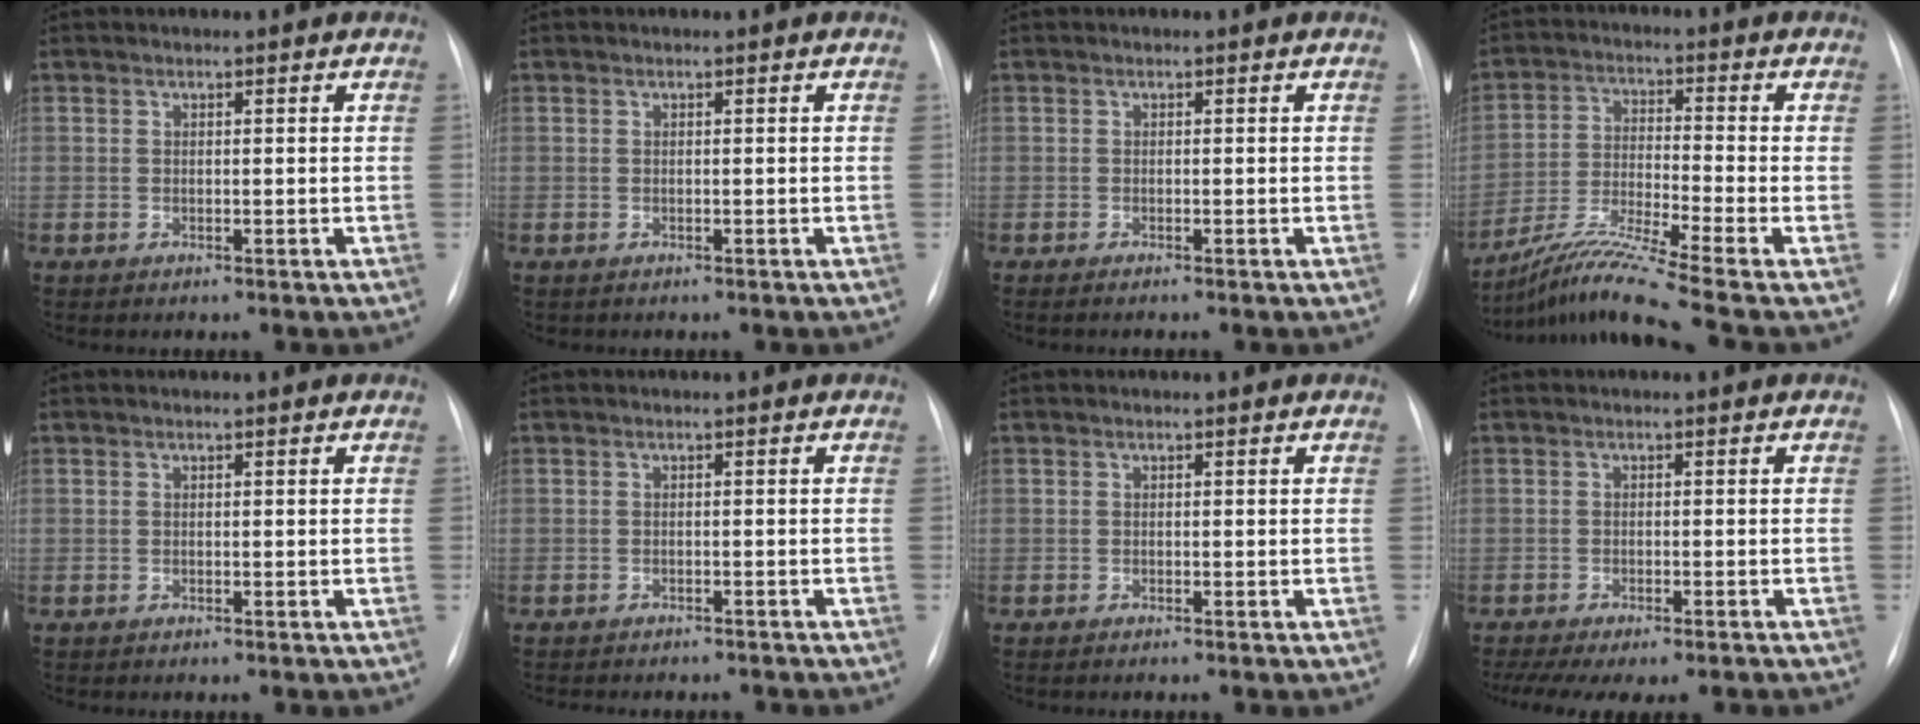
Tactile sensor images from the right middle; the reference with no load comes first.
{"total": 0.0}
{"total": 1.4, "force": [-1.1, 0.0, 0.8], "torque": [-0.013, -0.003, -0.012]}
{"total": 11.8, "force": [-9.4, -2.5, 6.7], "torque": [-0.134, -0.021, -0.171]}
{"total": 0.0}
{"total": 7.4, "force": [-6.6, 2.1, 2.5], "torque": [-0.028, 0.001, -0.077]}
{"total": 0.6, "force": [-0.5, 0.0, 0.3], "torque": [-0.009, -0.002, -0.007]}
{"total": 13.1, "force": [-10.8, 3.0, 6.7], "torque": [-0.125, -0.007, -0.142]}